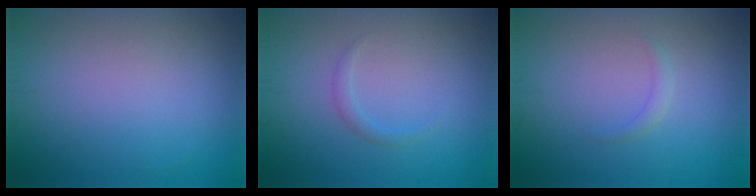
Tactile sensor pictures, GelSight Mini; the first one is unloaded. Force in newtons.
{"total": 0.9, "press": 0.9, "slide": 0.0}
{"total": 0.8, "press": 0.8, "slide": 0.0}